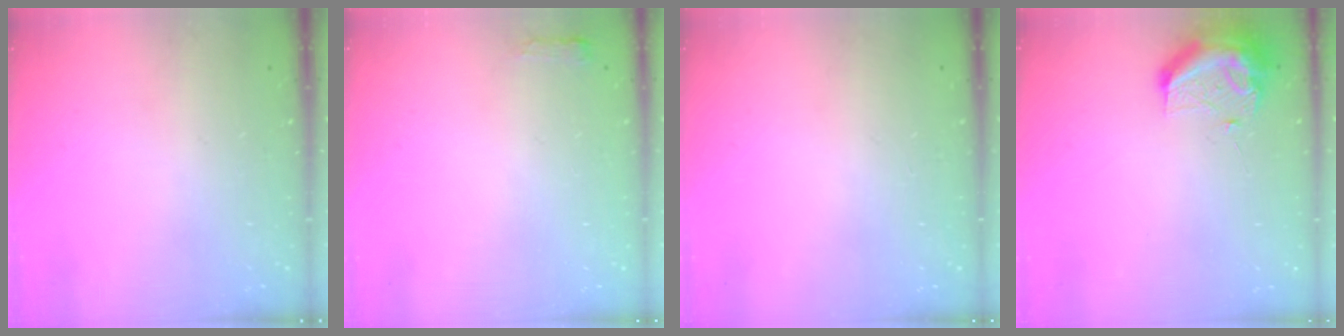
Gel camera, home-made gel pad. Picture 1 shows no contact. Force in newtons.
{"total": 2.7, "press": 2.6, "slide": 0.5}
{"total": 0.0}
{"total": 11.1, "press": 11.0, "slide": 1.2}